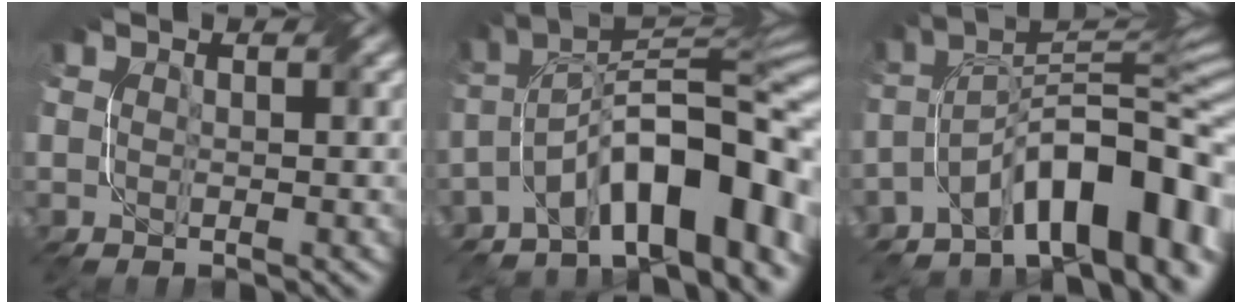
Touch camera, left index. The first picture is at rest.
{"total": 13.3, "force": [-5.8, 5.0, 10.8], "torque": [-0.148, 0.024, -0.091]}
{"total": 12.8, "force": [-6.6, 4.8, 9.9], "torque": [-0.132, 0.020, -0.104]}